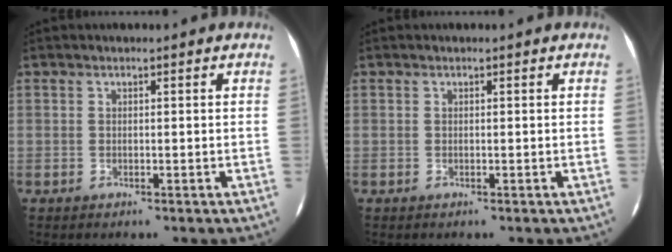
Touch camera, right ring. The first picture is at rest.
{"total": 0.0}